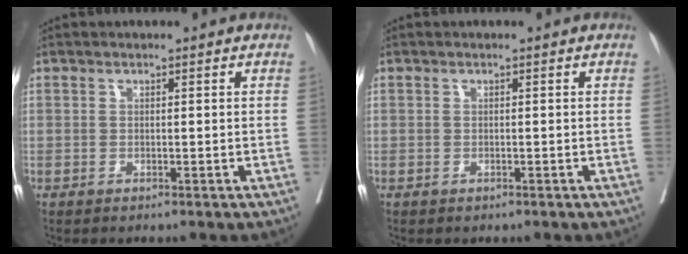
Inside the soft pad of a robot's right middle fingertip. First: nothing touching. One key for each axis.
{"total": 0.0}